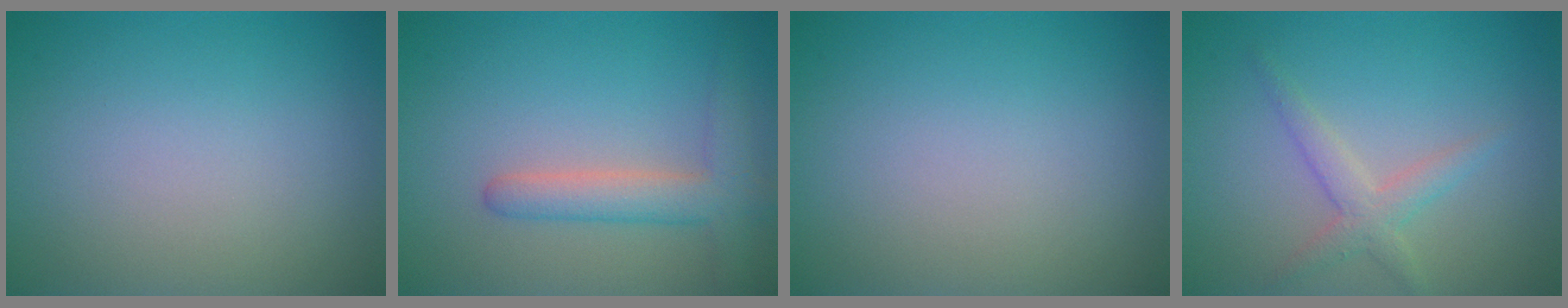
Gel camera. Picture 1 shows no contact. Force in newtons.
{"total": 3.6, "press": 3.6, "slide": 0.3}
{"total": 0.0}
{"total": 2.3, "press": 2.3, "slide": 0.1}